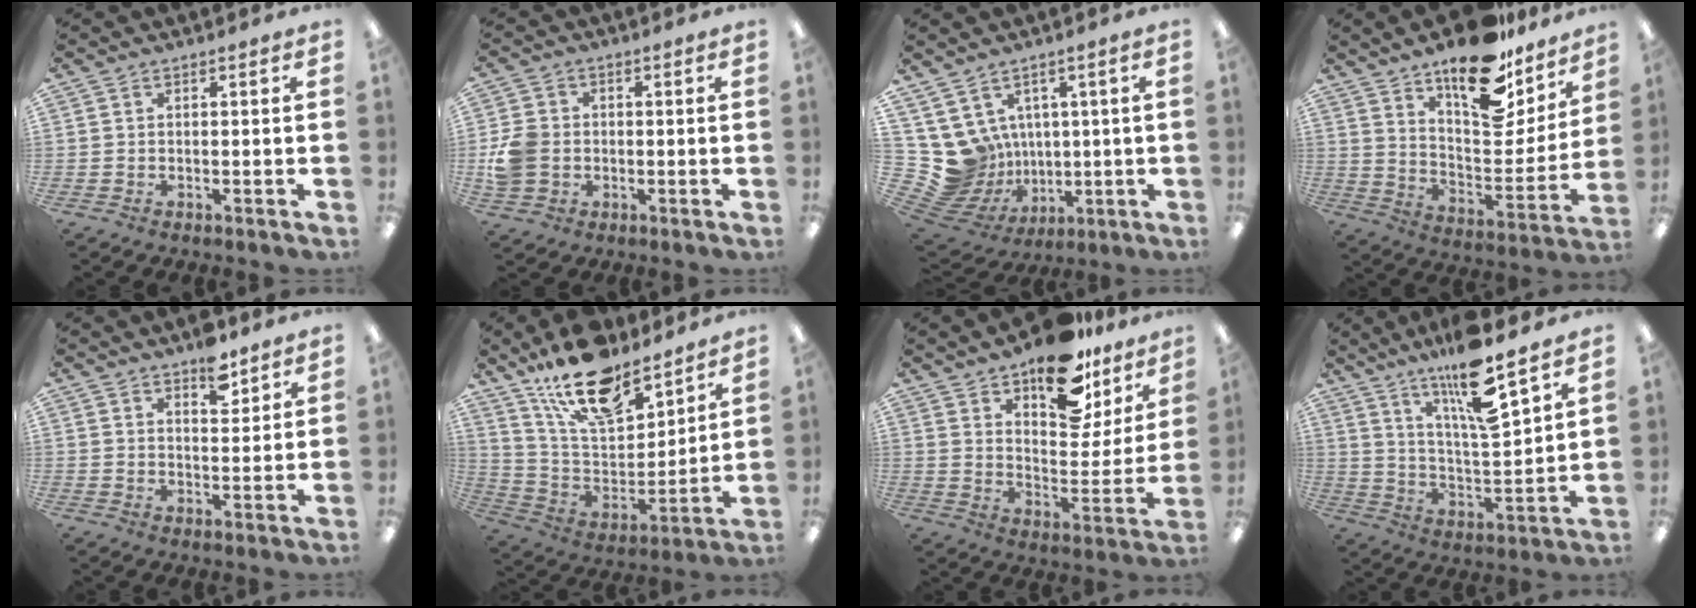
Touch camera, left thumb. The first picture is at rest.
{"total": 7.7, "force": [-0.5, 6.8, 3.5], "torque": [-0.066, 0.015, -0.004]}
{"total": 11.6, "force": [1.5, 11.1, 2.8], "torque": [-0.113, -0.038, 0.045]}
{"total": 20.8, "force": [15.2, 8.8, 11.3], "torque": [-0.151, -0.110, 0.259]}
{"total": 7.1, "force": [5.1, 3.2, 3.6], "torque": [-0.035, -0.030, 0.085]}
{"total": 20.0, "force": [14.9, 8.5, 10.2], "torque": [-0.188, -0.083, 0.263]}
{"total": 17.2, "force": [13.0, 7.7, 8.2], "torque": [-0.109, -0.086, 0.224]}
{"total": 14.8, "force": [11.2, 2.5, 9.3], "torque": [-0.163, -0.072, 0.185]}